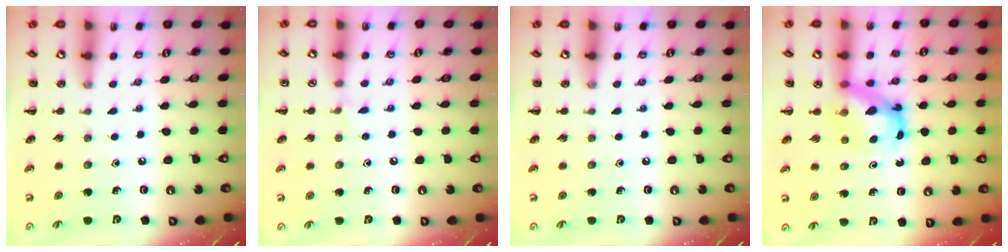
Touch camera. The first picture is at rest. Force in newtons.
{"total": 3.4, "press": 3.1, "slide": 1.2}
{"total": 0.0}
{"total": 6.0, "press": 5.9, "slide": 0.5}